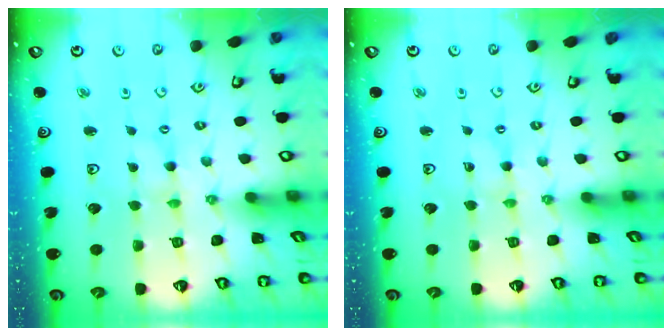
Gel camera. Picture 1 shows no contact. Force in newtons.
{"total": 0.0}